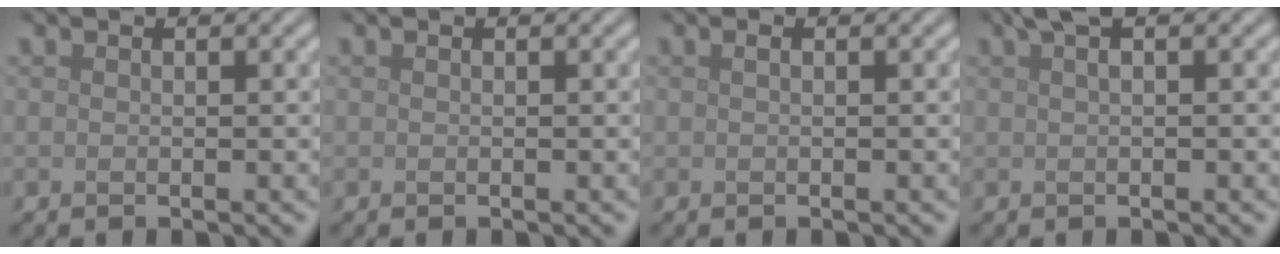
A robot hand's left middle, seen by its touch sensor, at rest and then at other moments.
{"total": 0.0}
{"total": 0.6, "force": [0.1, 0.2, 0.5], "torque": [-0.010, 0.005, 0.002]}
{"total": 1.7, "force": [0.8, 0.4, 1.5], "torque": [-0.024, 0.007, 0.011]}